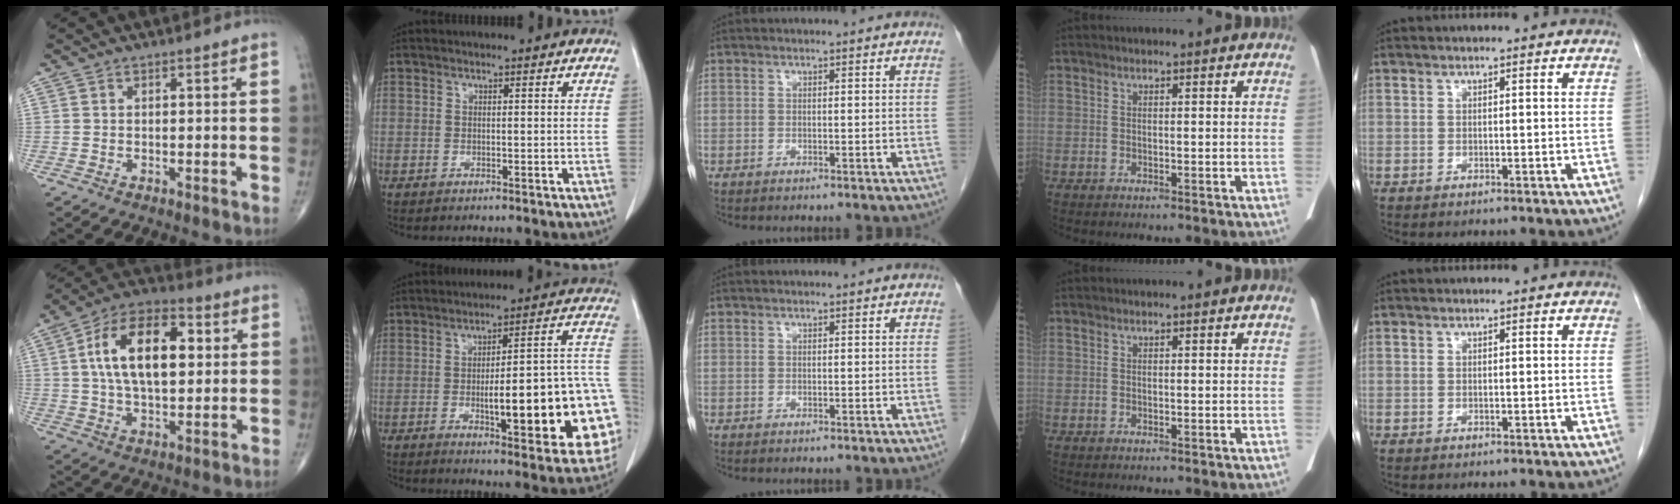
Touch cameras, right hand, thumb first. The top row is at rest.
{"thumb": {"total": 17.8, "force": [3.3, 9.5, 14.7], "torque": [-0.237, 0.014, 0.052]}, "index": {"total": 21.8, "force": [-4.6, 4.1, 20.9], "torque": [-0.197, 0.028, -0.048]}}